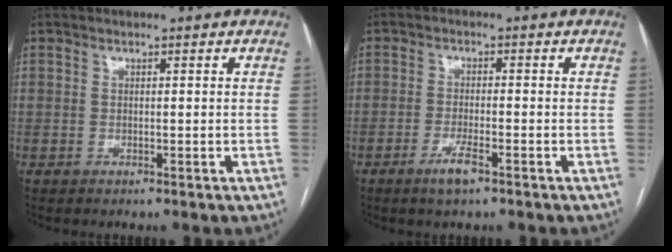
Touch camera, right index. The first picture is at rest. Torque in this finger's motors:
{"motor_torque": [0.57, -0.27, 0.21, 0.06]}